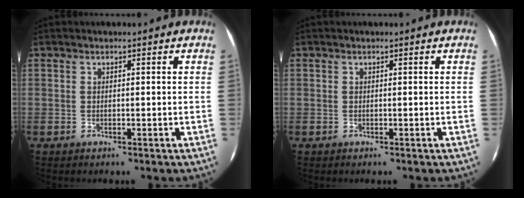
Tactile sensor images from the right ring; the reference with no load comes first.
{"total": 0.0}